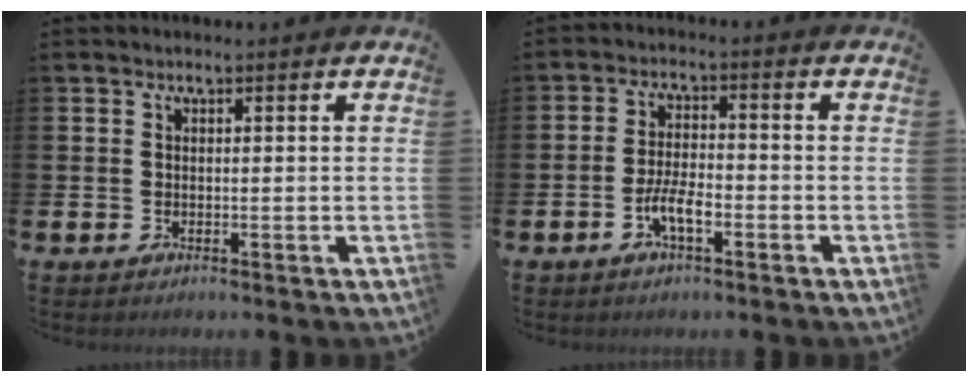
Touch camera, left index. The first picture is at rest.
{"total": 4.2, "force": [-1.7, 1.4, 3.6], "torque": [-0.076, 0.004, -0.035]}